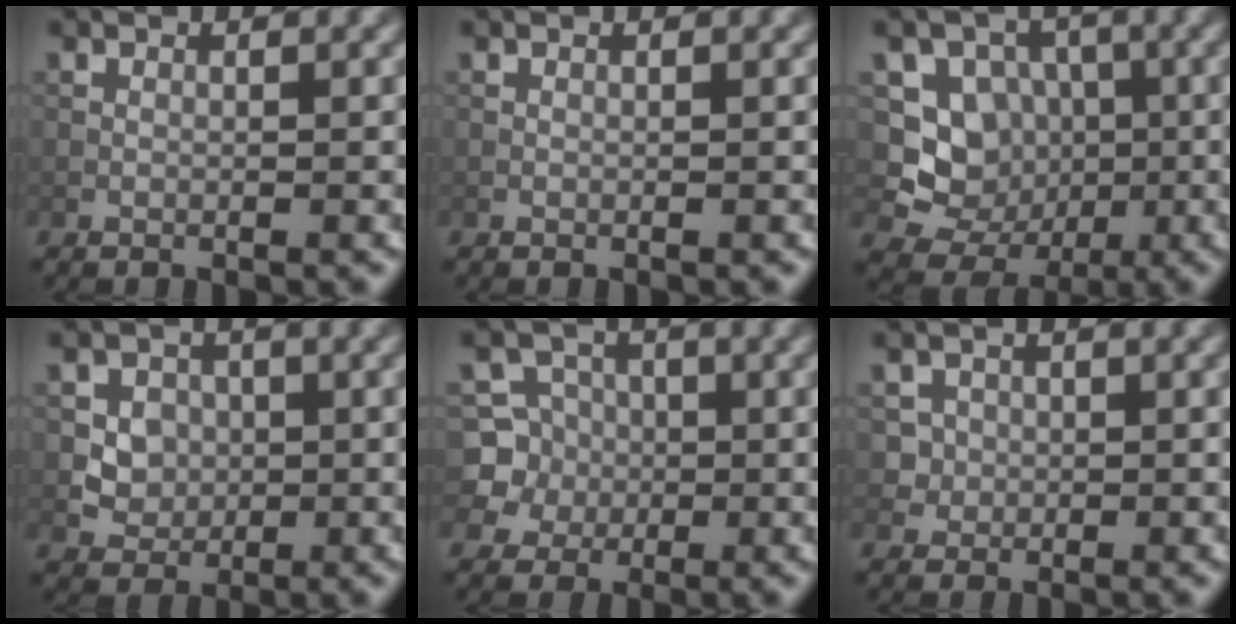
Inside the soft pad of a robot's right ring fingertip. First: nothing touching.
{"total": 0.0}
{"total": 6.1, "force": [-0.4, 5.6, 2.4], "torque": [-0.024, -0.010, -0.020]}
{"total": 3.4, "force": [0.5, 3.1, 1.3], "torque": [-0.023, -0.004, 0.018]}
{"total": 6.1, "force": [-0.1, 6.0, 1.1], "torque": [-0.016, 0.019, -0.006]}
{"total": 2.5, "force": [0.2, 2.4, 0.4], "torque": [-0.002, -0.002, 0.017]}